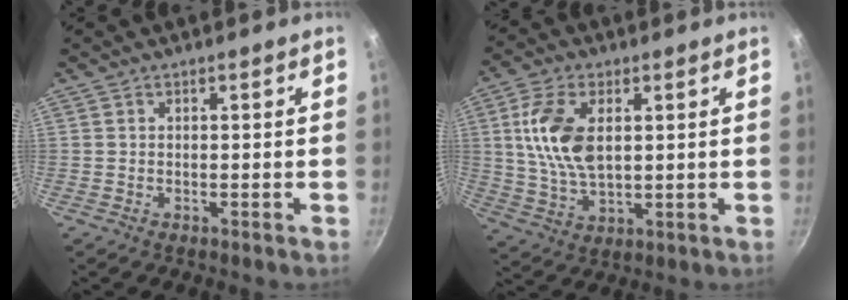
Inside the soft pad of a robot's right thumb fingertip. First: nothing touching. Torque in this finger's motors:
{"motor_torque": [-1.14, 1.60, 1.35, 0.08, 0.43]}